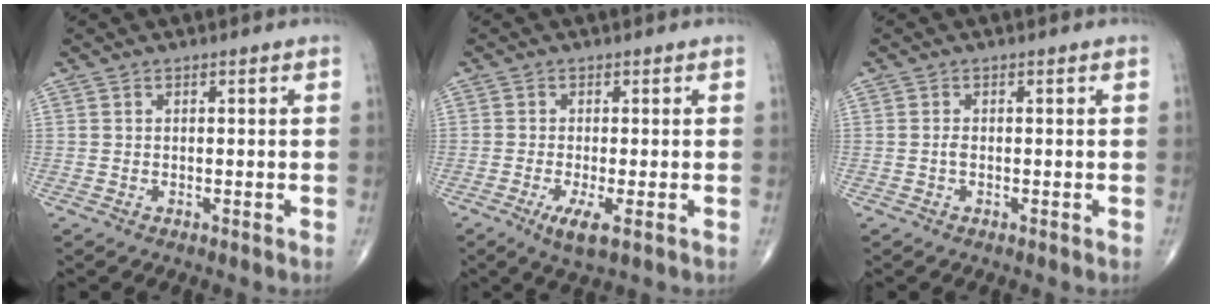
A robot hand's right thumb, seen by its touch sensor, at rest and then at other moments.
{"total": 4.4, "force": [-1.8, 0.8, 4.0], "torque": [-0.081, -0.011, -0.033]}
{"total": 0.8, "force": [-0.2, 0.4, 0.7], "torque": [-0.015, -0.001, -0.005]}